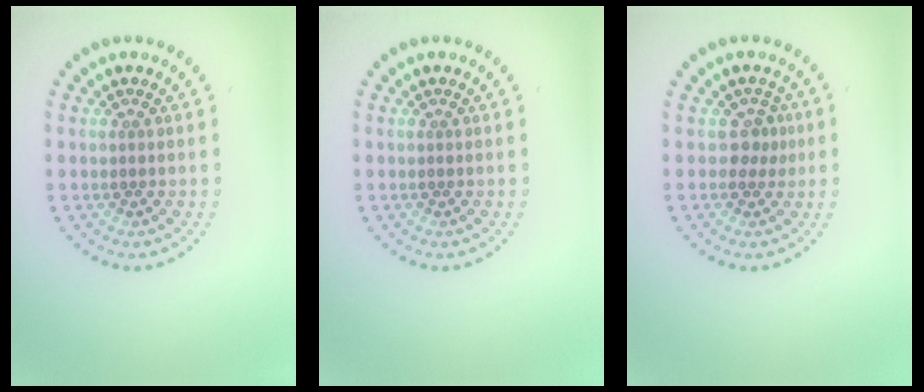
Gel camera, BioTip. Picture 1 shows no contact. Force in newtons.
{"total": 0.0}
{"total": 1.4, "press": 1.3, "slide": 0.7}